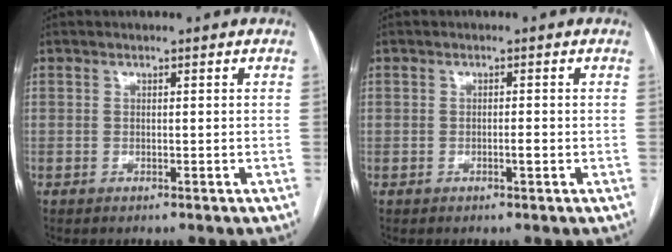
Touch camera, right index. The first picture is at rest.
{"total": 1.2, "force": [-0.3, 0.3, 1.1], "torque": [-0.016, 0.001, -0.005]}